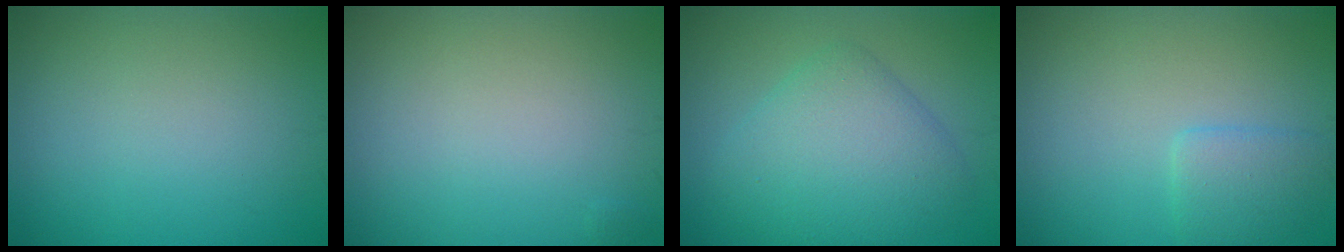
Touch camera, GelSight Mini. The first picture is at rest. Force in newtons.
{"total": 0.0}
{"total": 6.0, "press": 6.0, "slide": 0.1}
{"total": 2.3, "press": 2.3, "slide": 0.1}